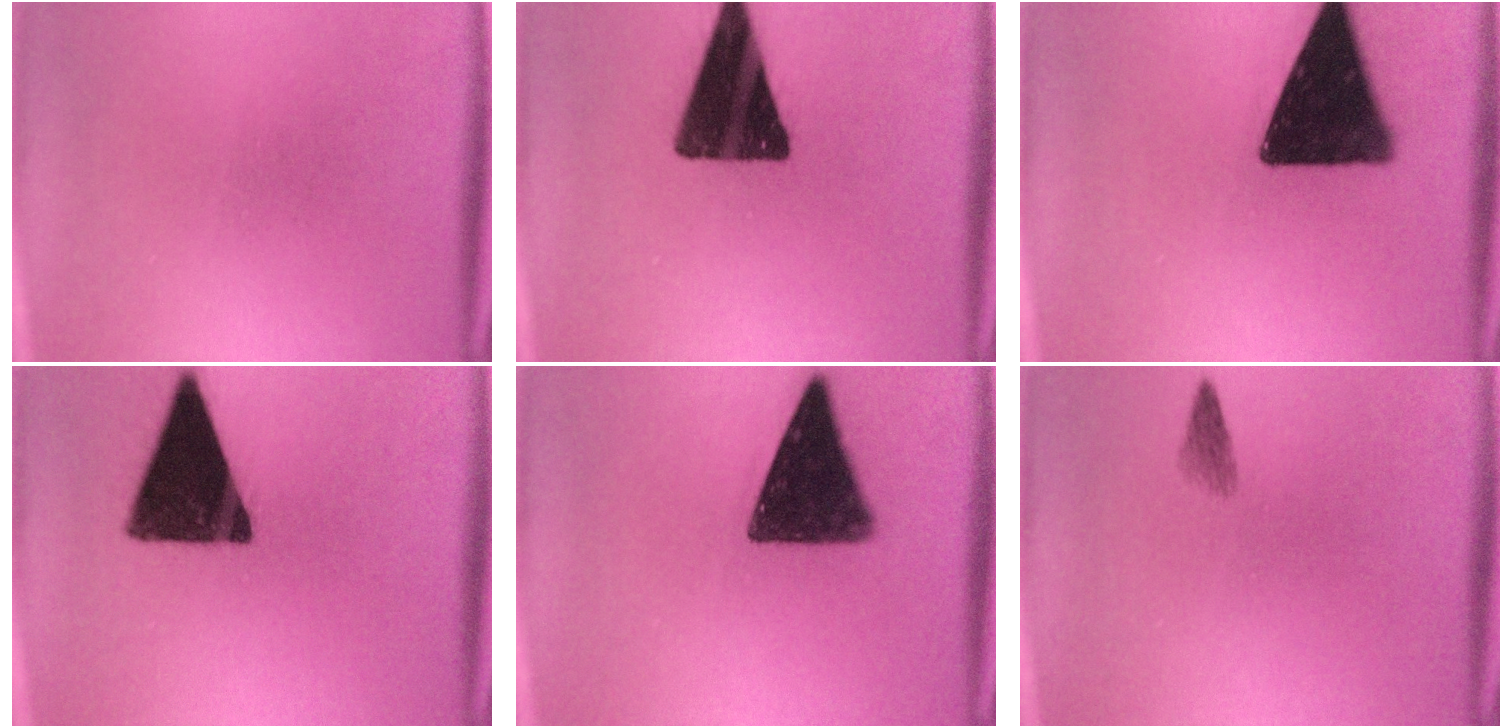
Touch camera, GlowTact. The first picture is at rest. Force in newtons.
{"total": 17.2}
{"total": 17.4}
{"total": 17.1}
{"total": 14.7}
{"total": 1.5}